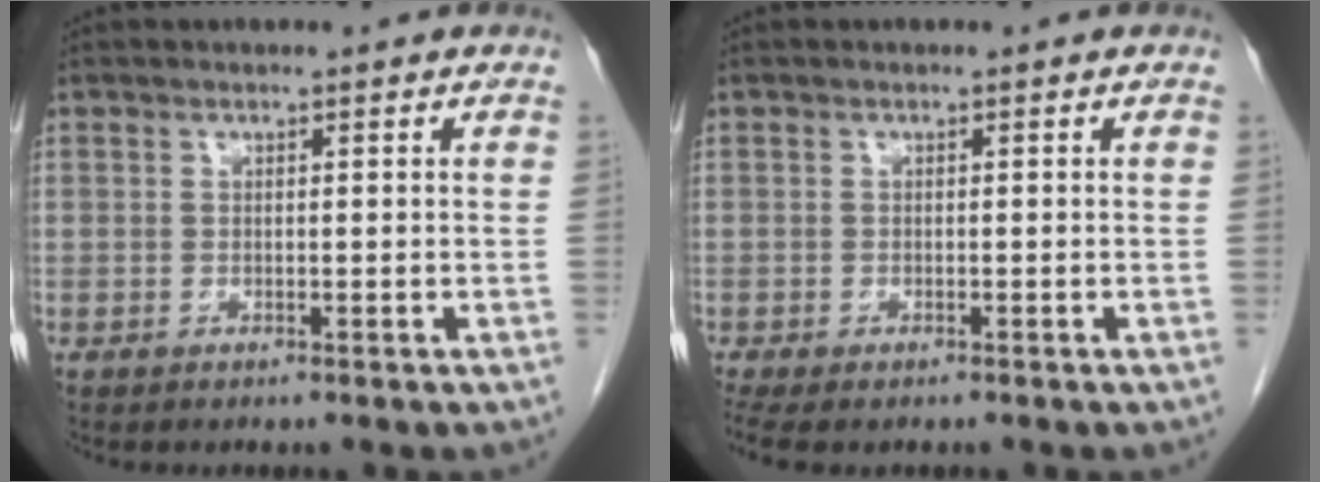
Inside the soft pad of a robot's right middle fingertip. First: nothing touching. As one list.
[{"total": 5.1, "force": [-3.6, 2.2, 2.8], "torque": [-0.055, -0.012, -0.055]}]